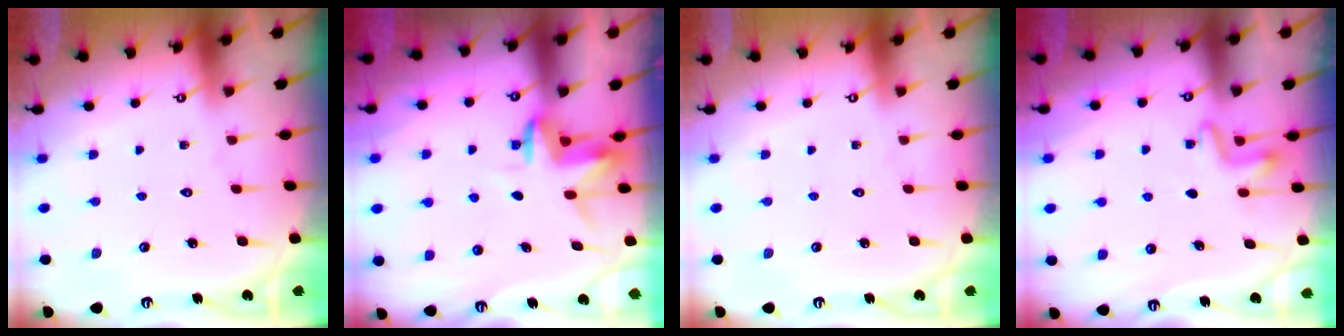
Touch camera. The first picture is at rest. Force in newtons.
{"total": 3.6, "press": 3.6, "slide": 0.2}
{"total": 0.0}
{"total": 3.2, "press": 3.2, "slide": 0.4}